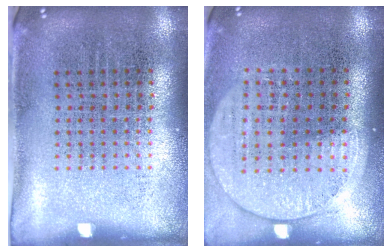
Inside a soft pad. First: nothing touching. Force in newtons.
{"total": 1.5, "press": 1.4, "slide": 0.5}